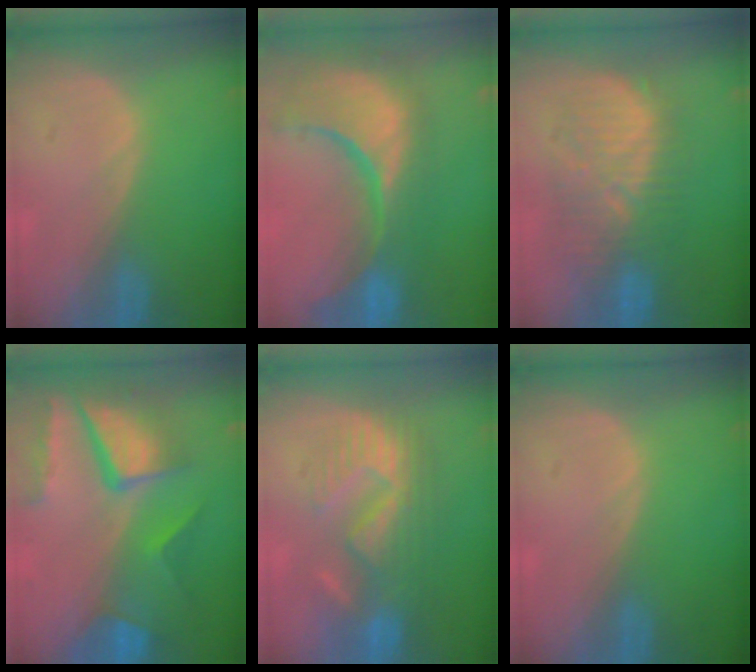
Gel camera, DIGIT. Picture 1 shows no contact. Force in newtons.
{"total": 15.3, "press": 12.1, "slide": 9.3}
{"total": 9.9, "press": 9.8, "slide": 1.5}
{"total": 11.2, "press": 9.2, "slide": 6.4}
{"total": 9.4, "press": 9.2, "slide": 2.0}
{"total": 0.0}